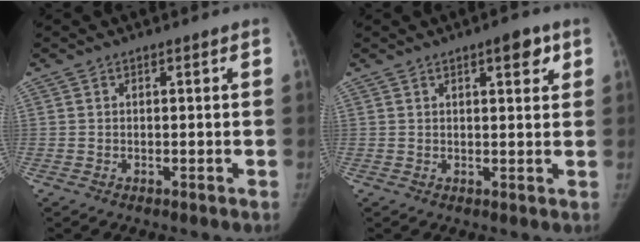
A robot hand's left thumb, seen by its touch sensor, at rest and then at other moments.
{"total": 4.3, "force": [2.3, 1.5, 3.3], "torque": [-0.033, -0.008, 0.029]}